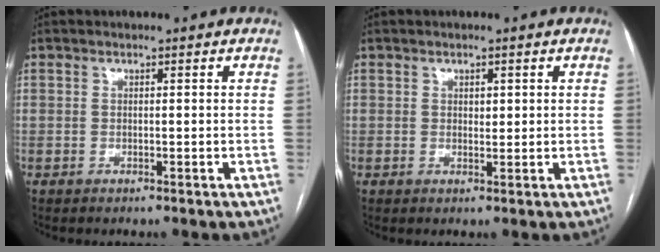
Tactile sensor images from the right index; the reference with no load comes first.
{"total": 1.3, "force": [0.5, 0.7, 1.0], "torque": [-0.014, -0.002, 0.008]}